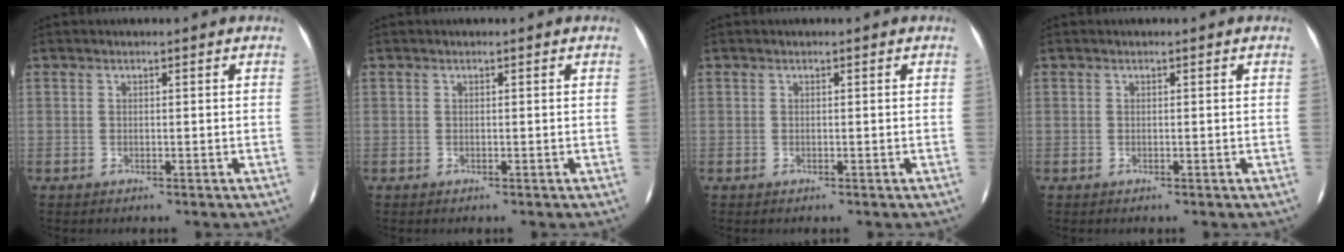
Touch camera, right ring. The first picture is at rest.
{"total": 0.0}
{"total": 0.0}
{"total": 0.0}